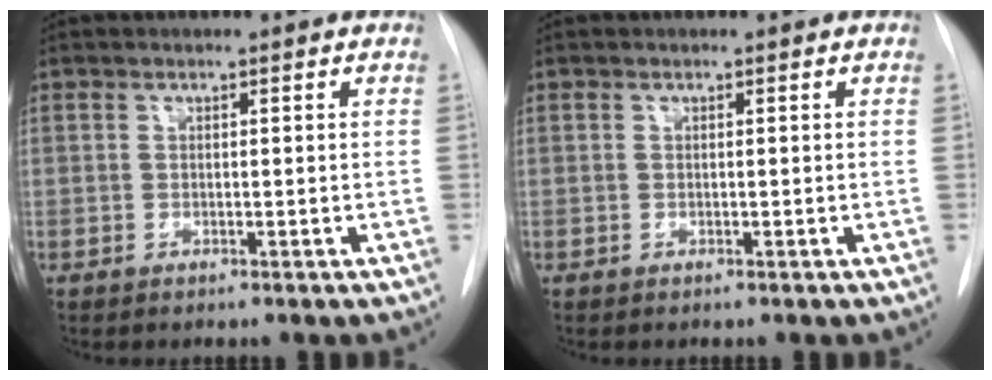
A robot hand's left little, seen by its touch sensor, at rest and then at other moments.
{"total": 0.0}